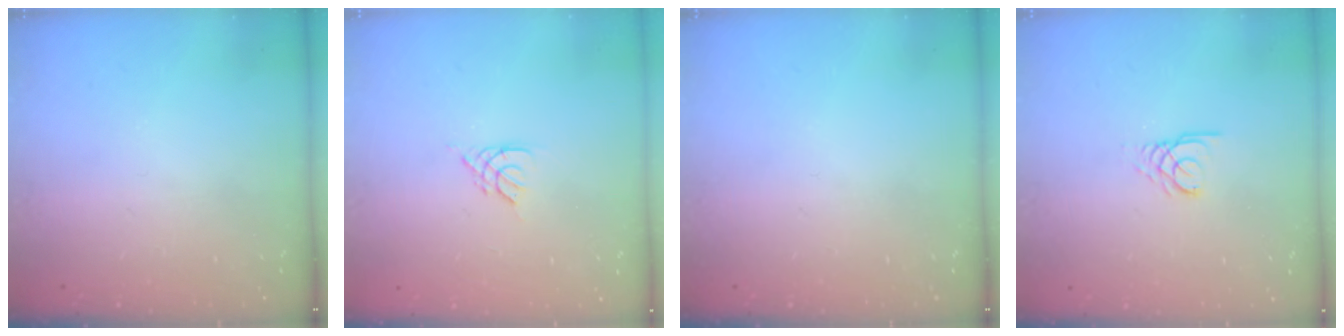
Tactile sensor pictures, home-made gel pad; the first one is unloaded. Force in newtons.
{"total": 2.8, "press": 2.7, "slide": 0.5}
{"total": 0.0}
{"total": 2.7, "press": 2.7, "slide": 0.3}